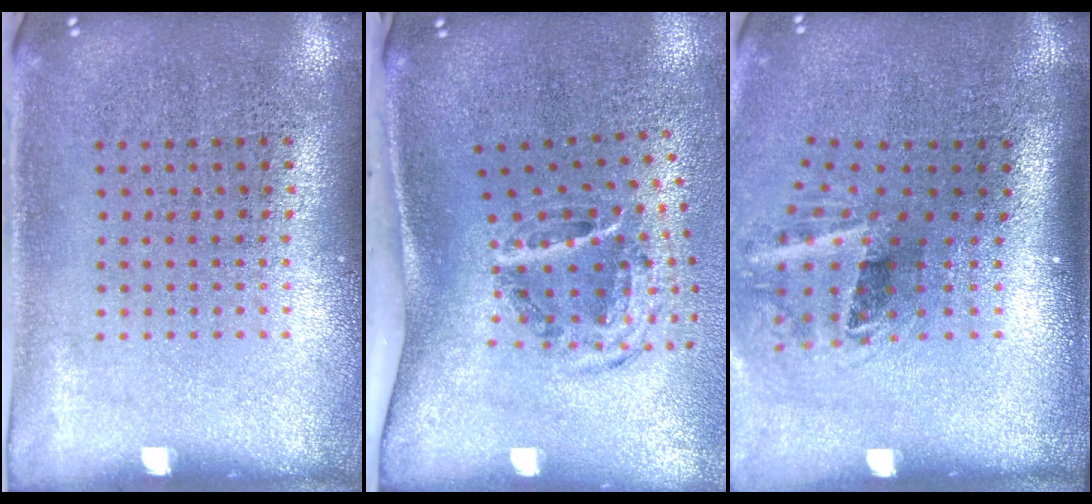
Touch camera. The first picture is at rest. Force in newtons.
{"total": 2.0, "press": 1.2, "slide": 1.5}
{"total": 2.2, "press": 1.3, "slide": 1.8}